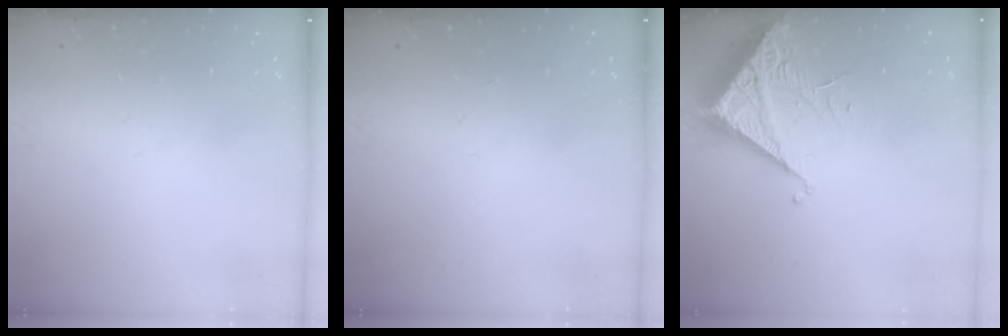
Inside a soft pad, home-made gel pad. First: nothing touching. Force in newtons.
{"total": 0.0}
{"total": 7.0, "press": 7.0, "slide": 0.3}